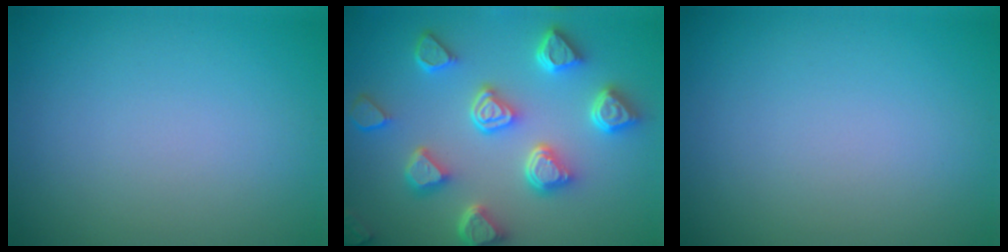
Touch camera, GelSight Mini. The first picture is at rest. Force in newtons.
{"total": 6.9, "press": 5.6, "slide": 4.0}
{"total": 0.0}